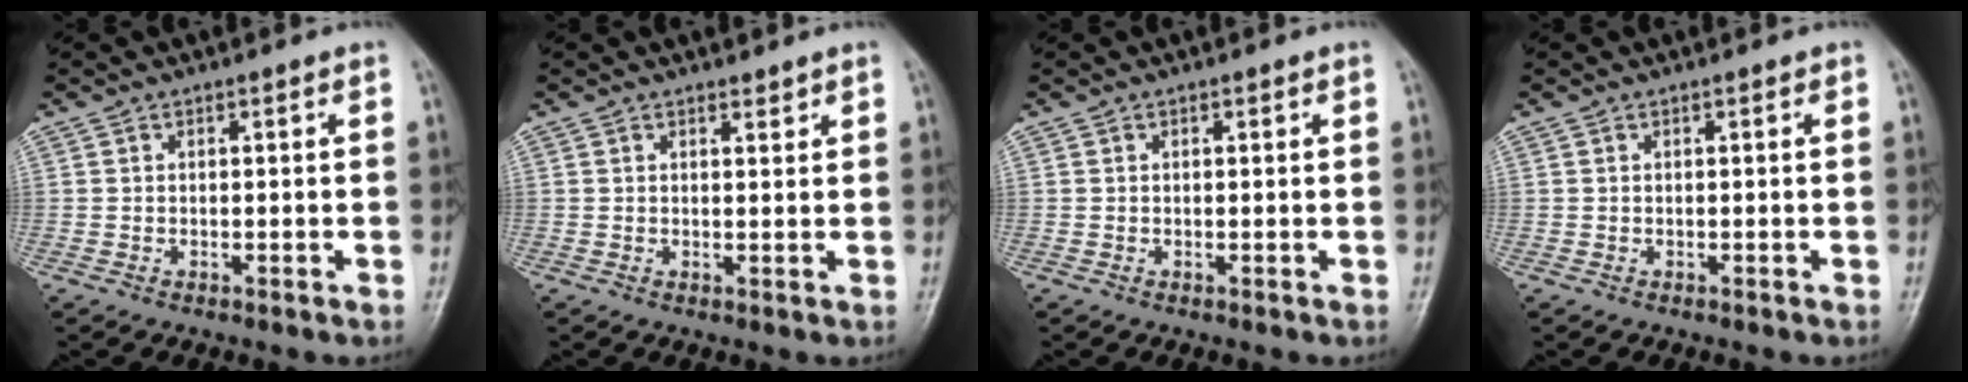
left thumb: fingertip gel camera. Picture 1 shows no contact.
{"total": 1.4, "force": [1.1, 0.6, 0.6], "torque": [0.001, -0.006, 0.014]}
{"total": 0.6, "force": [0.1, 0.4, 0.4], "torque": [-0.001, 0.000, 0.000]}
{"total": 0.0}